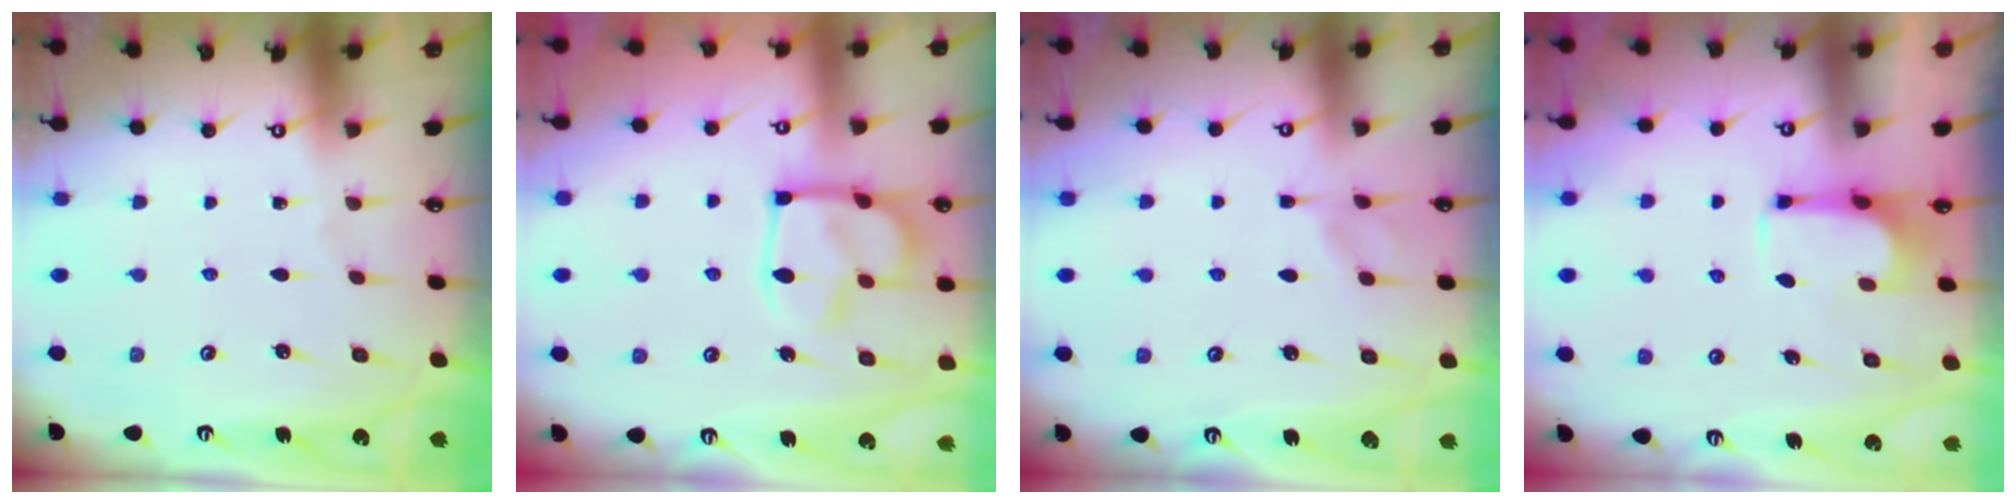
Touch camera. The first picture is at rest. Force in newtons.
{"total": 8.7, "press": 8.6, "slide": 1.3}
{"total": 3.7, "press": 3.7, "slide": 0.6}
{"total": 0.9, "press": 0.7, "slide": 0.6}